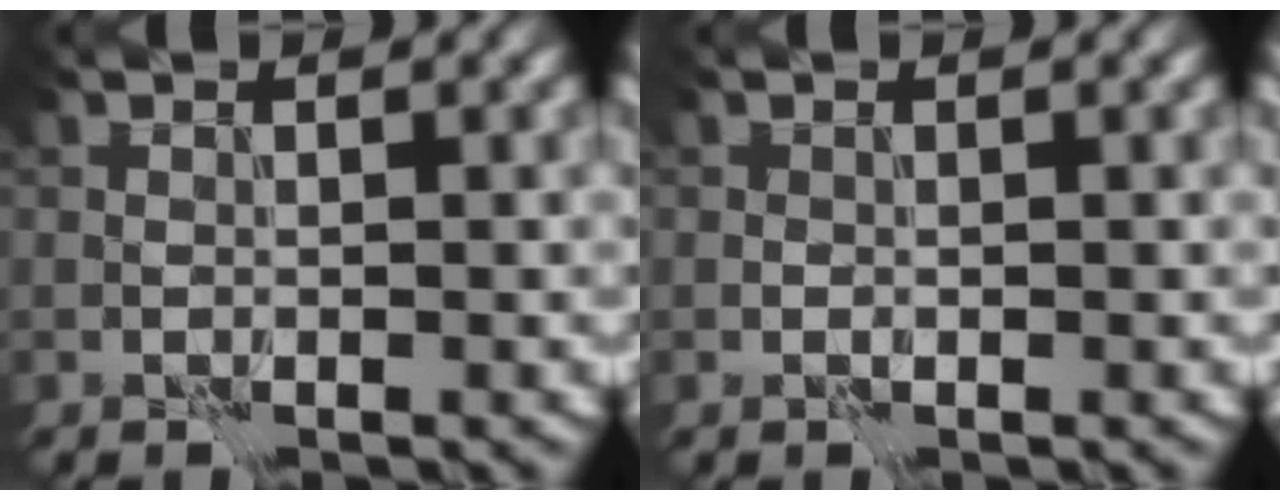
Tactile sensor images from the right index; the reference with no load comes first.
{"total": 0.0}